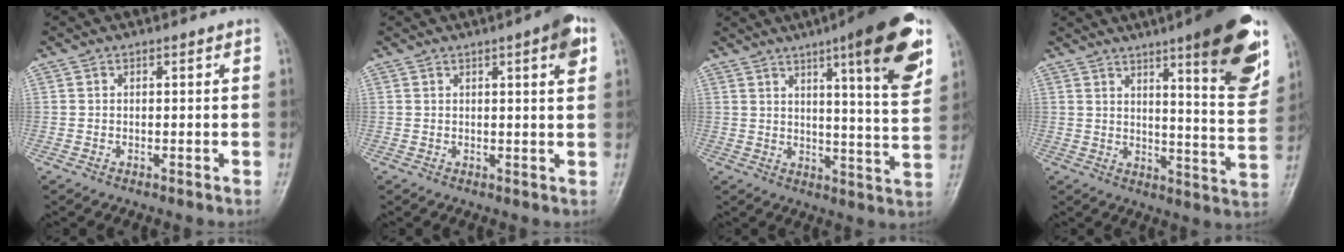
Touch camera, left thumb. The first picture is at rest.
{"total": 5.1, "force": [2.3, 0.8, 4.4], "torque": [-0.055, -0.005, 0.026]}
{"total": 16.9, "force": [8.8, 2.7, 14.1], "torque": [-0.174, -0.038, 0.120]}
{"total": 18.1, "force": [10.0, 3.3, 14.7], "torque": [-0.164, -0.054, 0.140]}